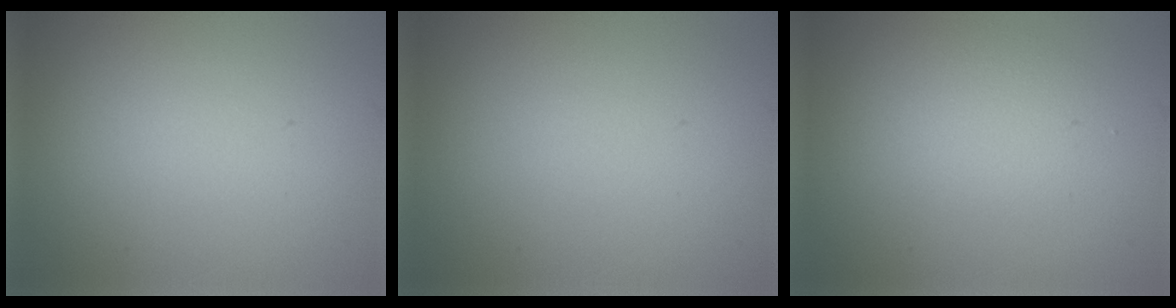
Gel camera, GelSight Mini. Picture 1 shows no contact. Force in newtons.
{"total": 0.0}
{"total": 1.8, "press": 1.8, "slide": 0.1}